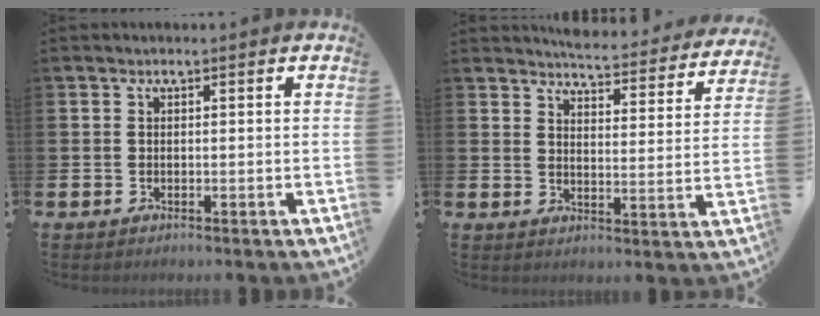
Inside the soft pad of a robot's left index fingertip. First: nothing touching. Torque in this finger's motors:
{"motor_torque": [1.07, -1.07, 0.12, 0.06]}